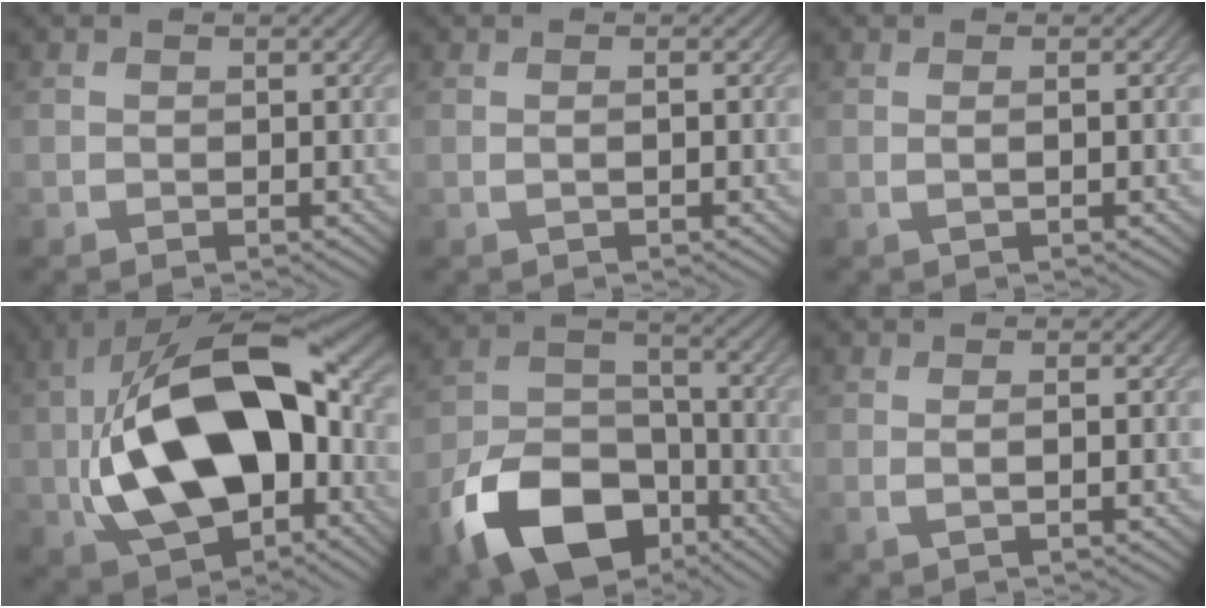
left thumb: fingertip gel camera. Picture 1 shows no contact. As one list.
[{"total": 0.9, "force": [0.0, 0.1, 0.9], "torque": [-0.018, 0.001, -0.004]}, {"total": 1.2, "force": [0.0, 0.2, 1.2], "torque": [-0.023, 0.002, -0.005]}, {"total": 20.0, "force": [-2.3, 11.9, 15.8], "torque": [-0.309, -0.007, -0.042]}, {"total": 14.5, "force": [-8.4, 8.5, 8.2], "torque": [-0.178, -0.026, -0.161]}, {"total": 1.6, "force": [0.0, 0.3, 1.6], "torque": [-0.029, 0.002, -0.007]}]